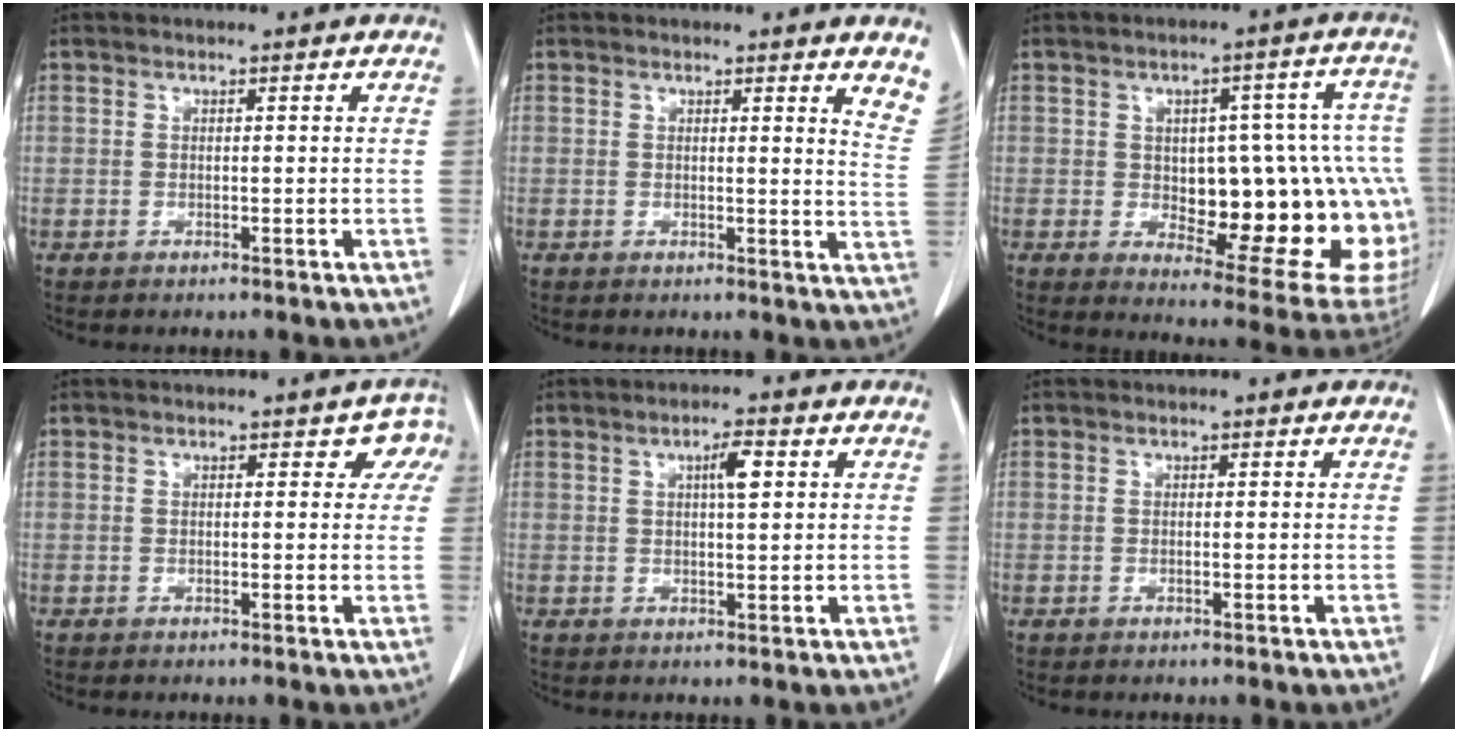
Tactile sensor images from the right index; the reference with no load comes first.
{"total": 4.9, "force": [3.9, 0.1, 3.0], "torque": [-0.033, -0.024, 0.018]}
{"total": 22.3, "force": [-2.1, 7.9, 20.7], "torque": [-0.180, 0.034, 0.007]}
{"total": 2.6, "force": [1.3, 1.8, 1.3], "torque": [0.006, 0.004, 0.000]}
{"total": 3.4, "force": [1.1, 0.5, 3.2], "torque": [-0.054, 0.003, 0.017]}
{"total": 0.0}